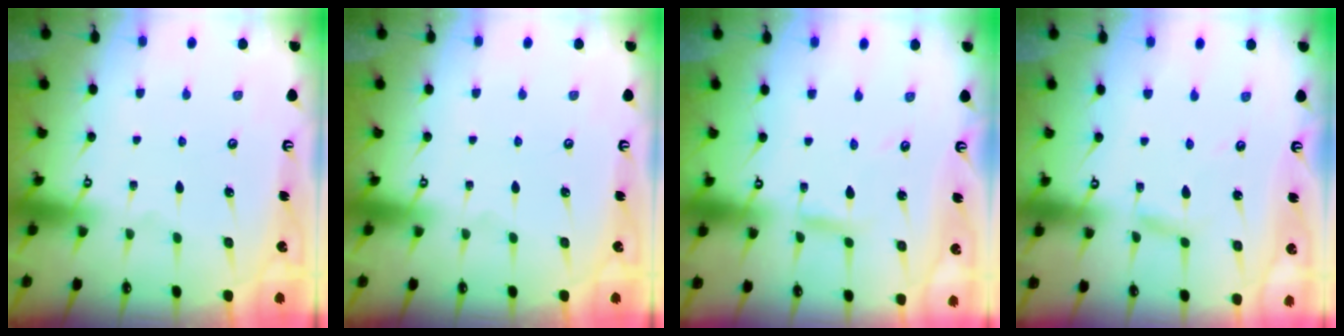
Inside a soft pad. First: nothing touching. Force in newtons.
{"total": 0.0}
{"total": 2.9, "press": 2.9, "slide": 0.1}
{"total": 2.5, "press": 2.5, "slide": 0.1}